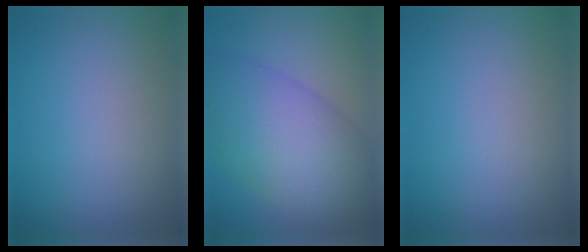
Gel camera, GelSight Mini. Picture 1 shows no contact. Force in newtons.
{"total": 9.9, "press": 9.9, "slide": 0.1}
{"total": 0.0}